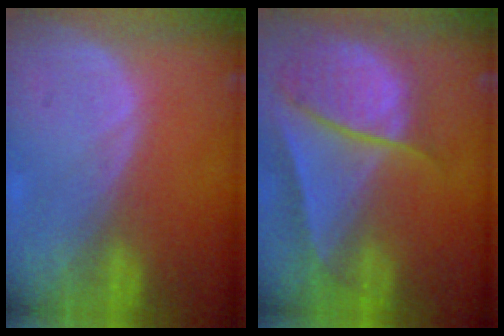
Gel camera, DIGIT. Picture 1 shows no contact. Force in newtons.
{"total": 10.0, "press": 8.3, "slide": 5.4}